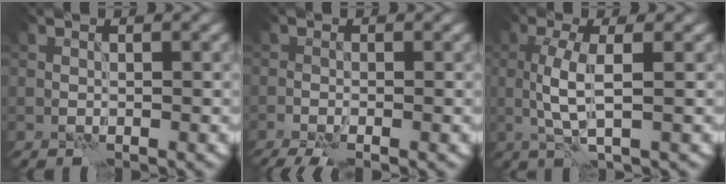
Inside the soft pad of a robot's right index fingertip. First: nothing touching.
{"total": 3.0, "force": [-2.1, 0.4, 2.1], "torque": [-0.041, -0.006, -0.042]}
{"total": 3.6, "force": [0.1, 0.8, 3.5], "torque": [-0.076, 0.001, 0.005]}